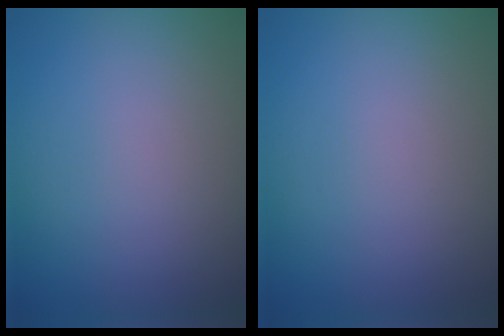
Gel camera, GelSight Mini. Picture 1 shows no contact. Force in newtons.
{"total": 0.0}